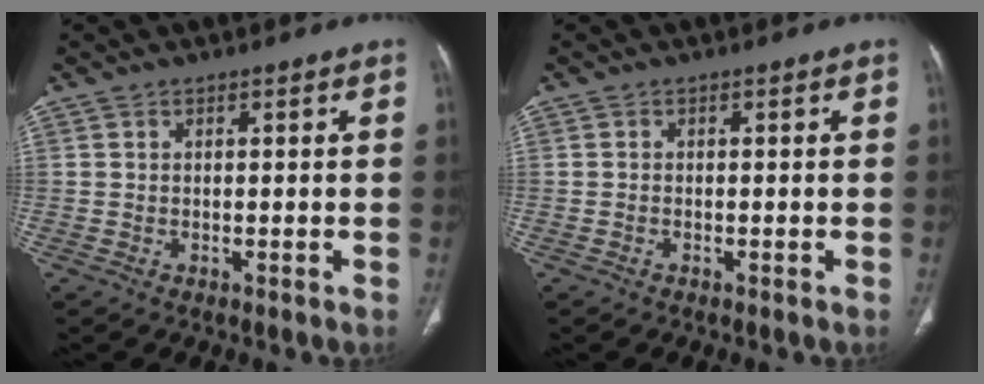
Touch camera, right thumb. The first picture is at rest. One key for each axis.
{"total": 0.0}